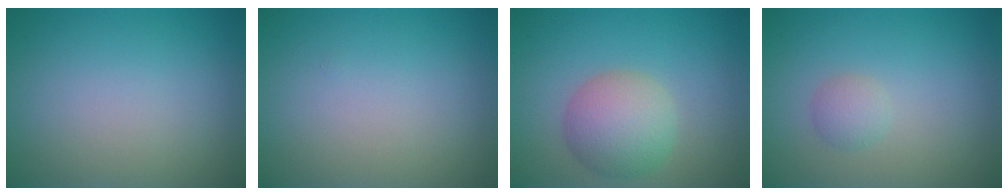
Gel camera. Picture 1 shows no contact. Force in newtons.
{"total": 0.0}
{"total": 4.8, "press": 4.8, "slide": 0.1}
{"total": 1.4, "press": 1.4, "slide": 0.0}